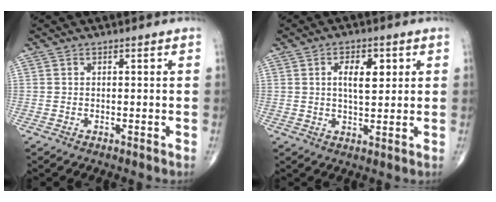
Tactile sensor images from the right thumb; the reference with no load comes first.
{"total": 6.3, "force": [1.8, 3.0, 5.3], "torque": [-0.072, -0.008, 0.031]}